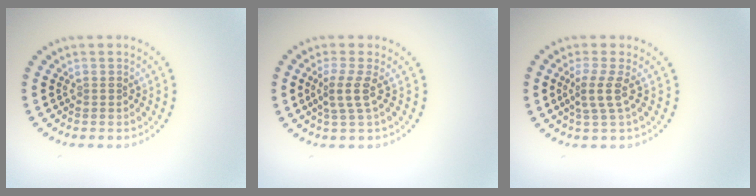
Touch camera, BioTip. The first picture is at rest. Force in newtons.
{"total": 2.2, "press": 1.7, "slide": 1.4}
{"total": 2.2, "press": 1.6, "slide": 1.5}